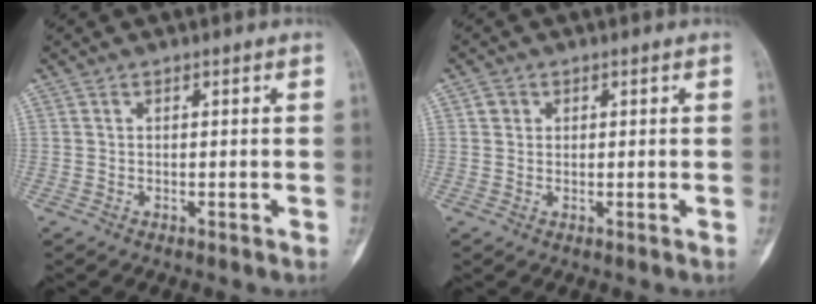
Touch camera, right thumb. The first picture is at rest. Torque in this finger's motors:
{"motor_torque": [-0.02, -0.01, 0.18, -0.46, 0.11]}